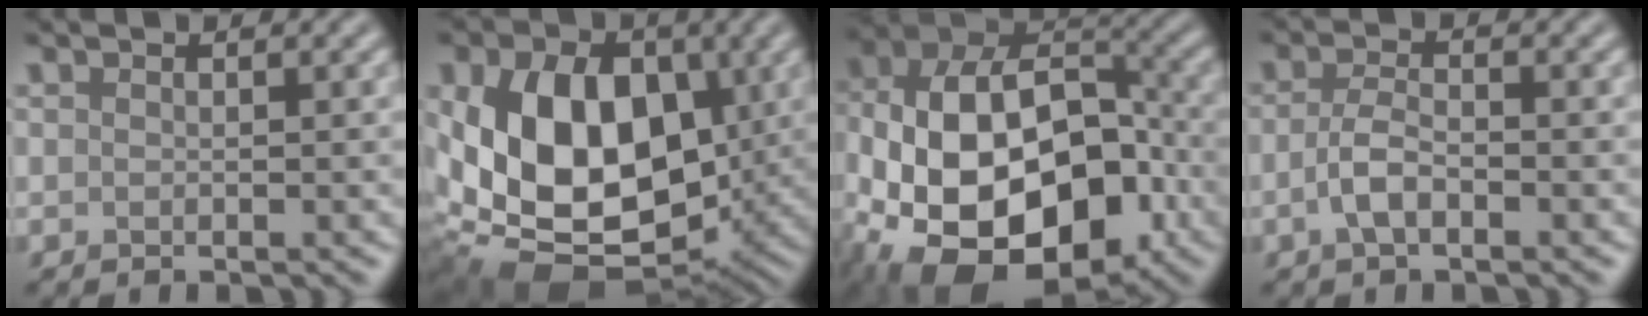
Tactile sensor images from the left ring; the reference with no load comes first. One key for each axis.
{"total": 14.6, "fx": 0.3, "fy": 9.9, "fz": 10.8, "tx": -0.196, "ty": -0.012, "tz": 0.001}
{"total": 16.8, "fx": -5.4, "fy": 10.3, "fz": 12.1, "tx": -0.196, "ty": -0.005, "tz": -0.091}
{"total": 2.7, "fx": -0.9, "fy": 1.1, "fz": 2.2, "tx": -0.047, "ty": 0.003, "tz": -0.025}